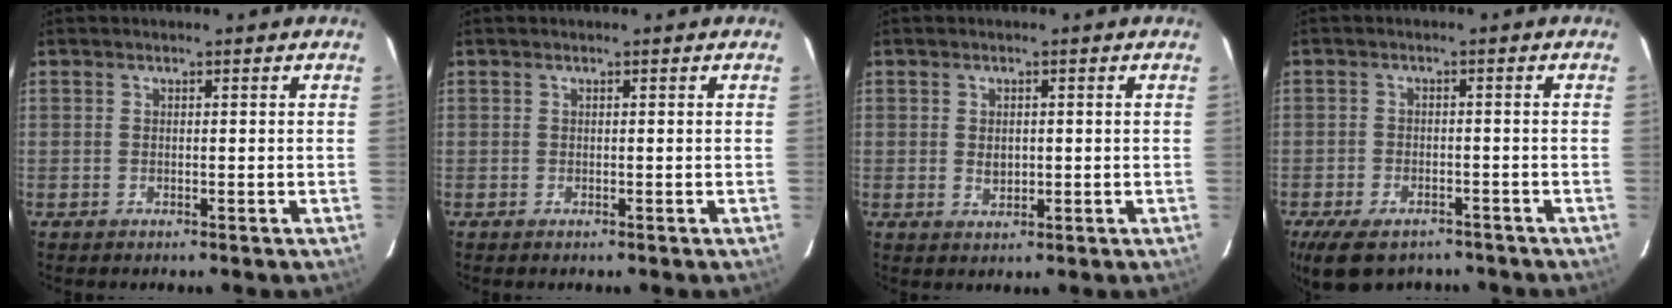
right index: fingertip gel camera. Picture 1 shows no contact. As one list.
[{"total": 0.0}, {"total": 2.4, "force": [0.0, 1.8, 1.6], "torque": [-0.025, -0.001, 0.002]}, {"total": 10.3, "force": [-7.5, 5.1, 5.0], "torque": [-0.113, -0.012, -0.117]}]